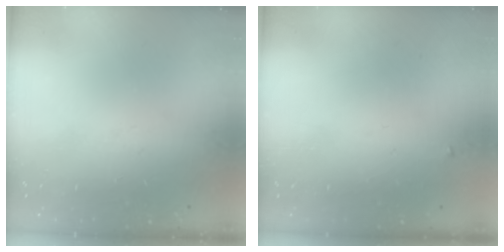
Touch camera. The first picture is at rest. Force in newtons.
{"total": 2.3, "press": 2.3, "slide": 0.2}